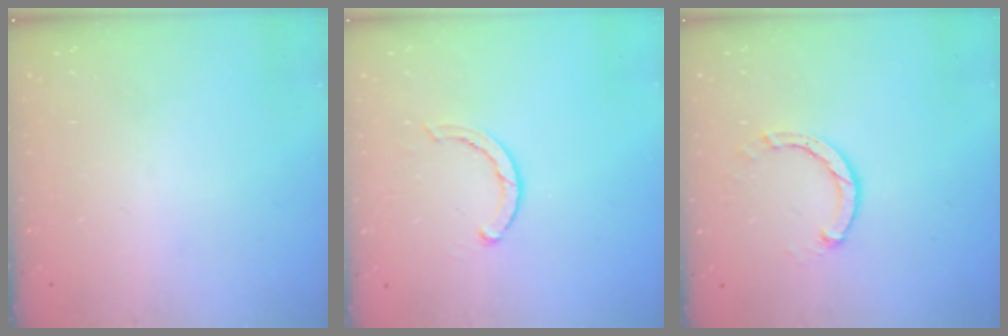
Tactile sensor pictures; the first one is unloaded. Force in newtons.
{"total": 3.7, "press": 3.7, "slide": 0.7}
{"total": 3.0, "press": 3.0, "slide": 0.4}